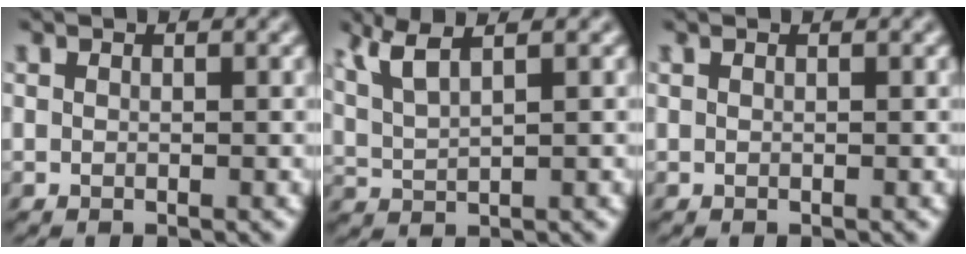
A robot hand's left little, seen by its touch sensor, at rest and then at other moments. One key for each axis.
{"total": 4.3, "fx": 2.2, "fy": 1.1, "fz": 3.5, "tx": -0.069, "ty": 0.019, "tz": 0.038}
{"total": 0.0}